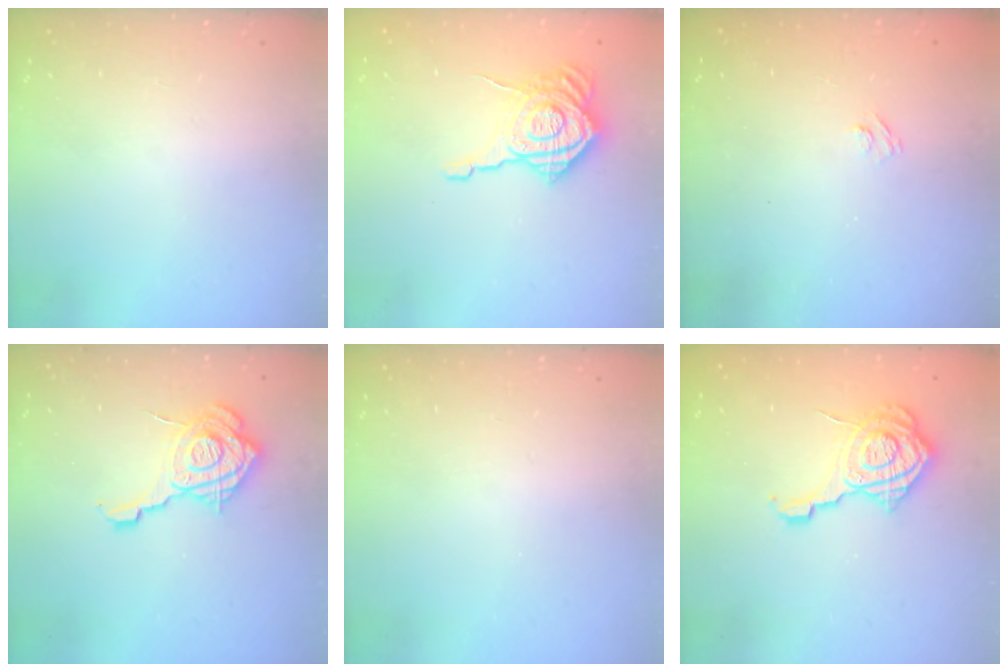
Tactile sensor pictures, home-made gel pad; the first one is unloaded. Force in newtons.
{"total": 16.7, "press": 16.6, "slide": 1.2}
{"total": 2.7, "press": 2.5, "slide": 0.9}
{"total": 18.2, "press": 18.1, "slide": 2.0}
{"total": 0.0}
{"total": 14.0, "press": 14.0, "slide": 1.0}